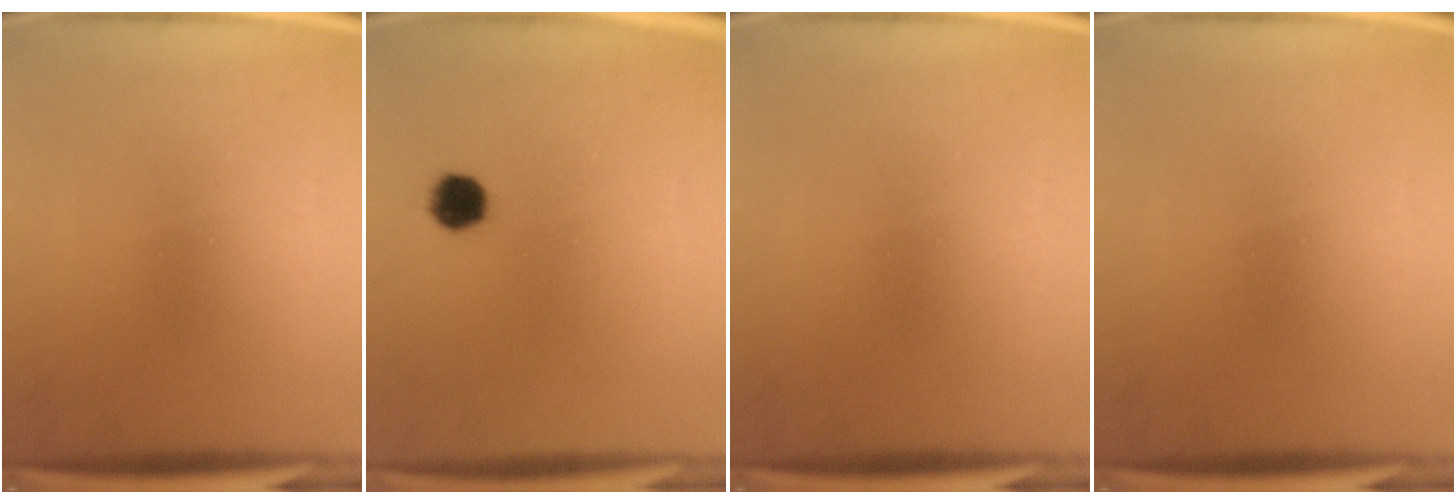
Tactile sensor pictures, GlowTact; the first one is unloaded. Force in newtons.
{"total": 4.2}
{"total": 0.0}
{"total": 0.0}